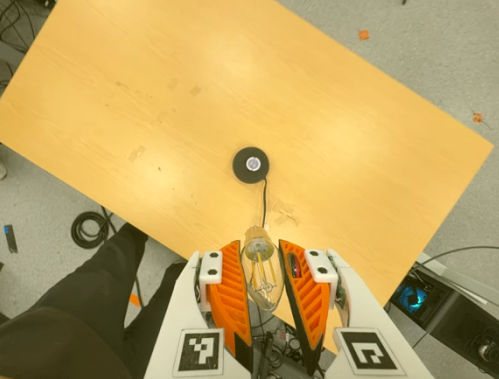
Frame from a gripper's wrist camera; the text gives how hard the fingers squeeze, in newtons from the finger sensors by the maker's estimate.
{"total": 12.5, "left": 13.2, "right": 11.7}